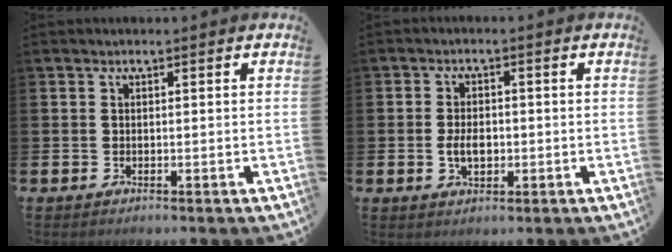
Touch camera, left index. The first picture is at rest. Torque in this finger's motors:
{"motor_torque": [0.35, -0.21, 0.07, 0.10]}